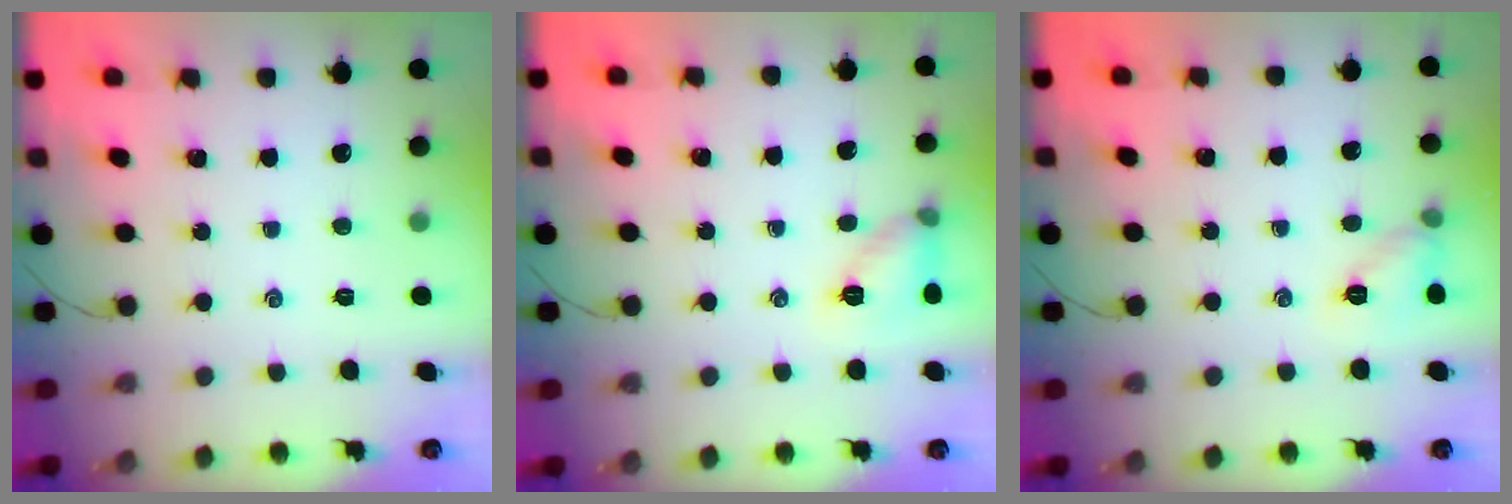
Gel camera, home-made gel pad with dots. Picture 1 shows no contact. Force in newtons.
{"total": 8.8, "press": 8.7, "slide": 1.3}
{"total": 7.2, "press": 7.0, "slide": 1.6}